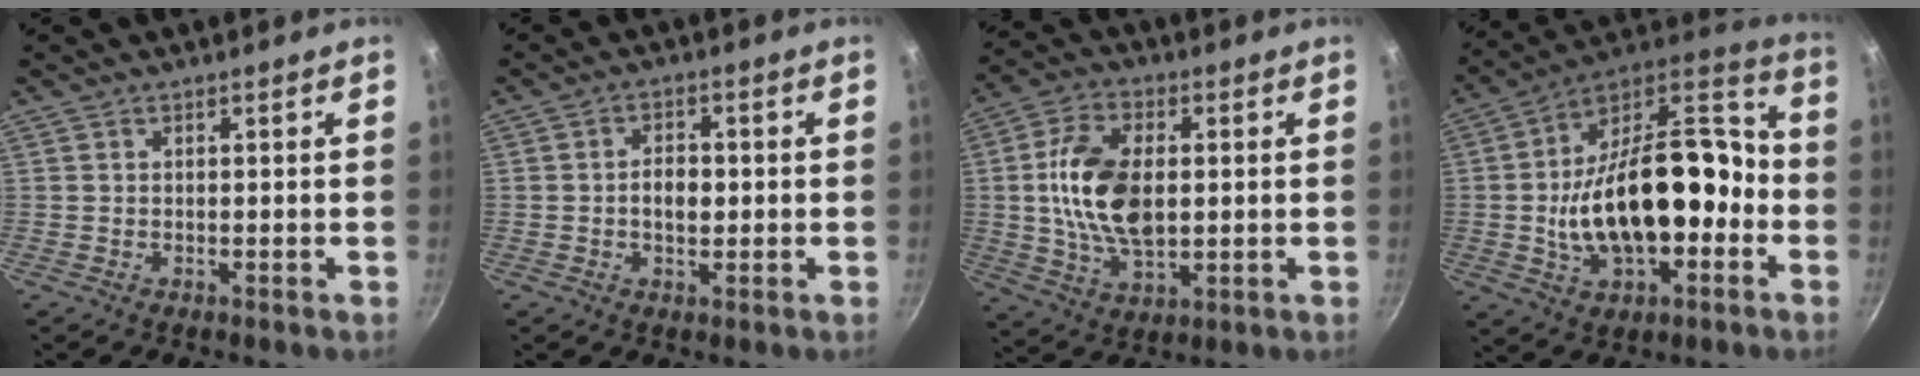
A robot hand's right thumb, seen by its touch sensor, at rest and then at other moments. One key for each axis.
{"total": 4.5, "fx": -0.2, "fy": 2.7, "fz": 3.6, "tx": -0.053, "ty": 0.007, "tz": -0.005}
{"total": 15.6, "fx": 1.1, "fy": 8.8, "fz": 12.8, "tx": -0.236, "ty": 0.001, "tz": 0.023}
{"total": 25.9, "fx": -3.2, "fy": 13.3, "fz": 22.0, "tx": -0.349, "ty": 0.038, "tz": -0.048}